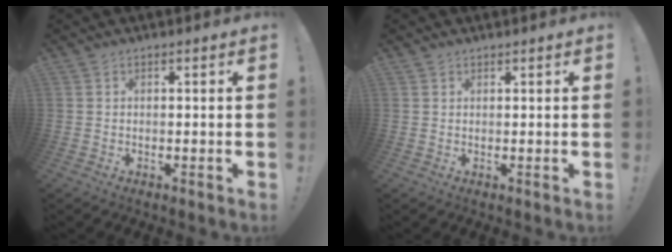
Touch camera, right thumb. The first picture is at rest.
{"total": 0.8, "force": [0.7, 0.4, 0.1], "torque": [0.001, -0.002, 0.013]}